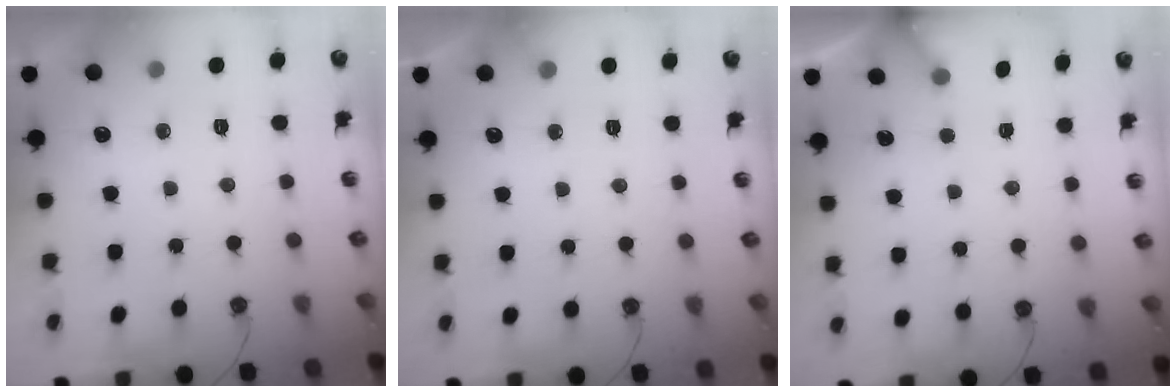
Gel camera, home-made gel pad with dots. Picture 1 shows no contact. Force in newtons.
{"total": 2.6, "press": 2.6, "slide": 0.3}
{"total": 2.7, "press": 2.7, "slide": 0.2}